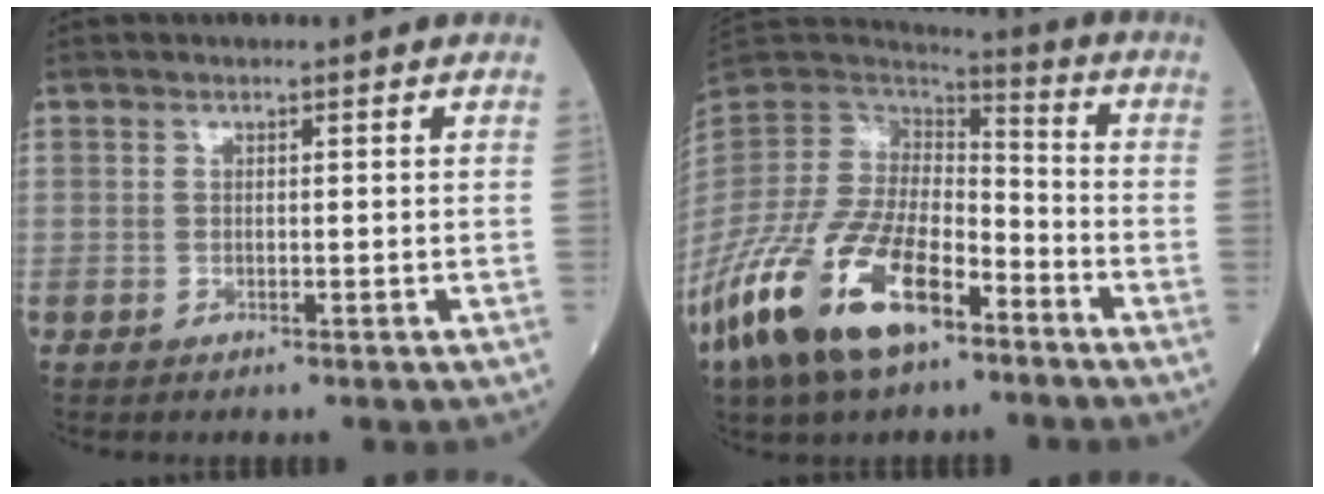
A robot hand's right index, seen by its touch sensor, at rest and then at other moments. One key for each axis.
{"total": 20.3, "fx": -11.7, "fy": 8.5, "fz": 14.2, "tx": -0.322, "ty": -0.028, "tz": -0.225}